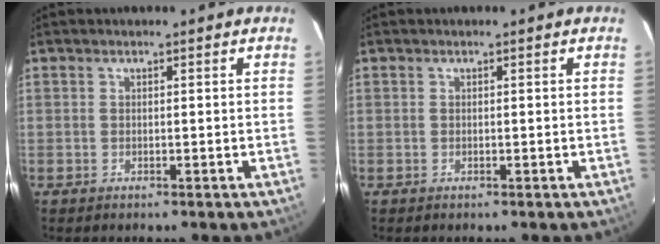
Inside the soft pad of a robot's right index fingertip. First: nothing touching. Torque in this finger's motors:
{"motor_torque": [0.00, 0.00, 0.01, 0.01]}